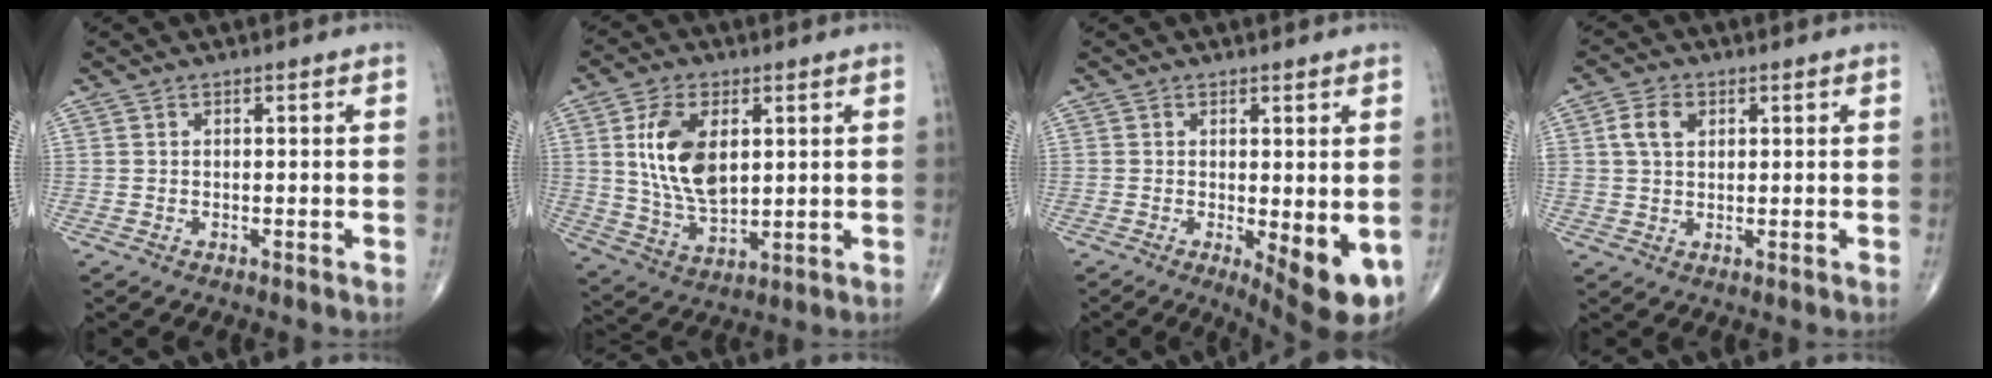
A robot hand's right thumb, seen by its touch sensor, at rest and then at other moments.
{"total": 12.9, "force": [2.8, 7.3, 10.3], "torque": [-0.184, -0.016, 0.060]}
{"total": 8.8, "force": [-2.0, 2.8, 8.1], "torque": [-0.103, -0.022, -0.020]}
{"total": 4.8, "force": [1.6, 3.3, 3.1], "torque": [-0.055, 0.002, 0.027]}